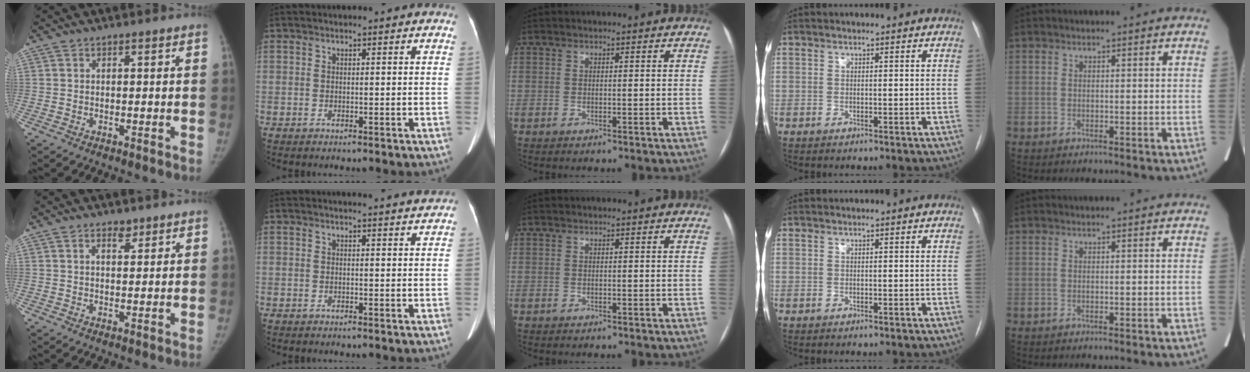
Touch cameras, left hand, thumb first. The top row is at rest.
{"thumb": {"total": 2.1, "force": [1.3, 1.2, 1.2], "torque": [-0.006, -0.011, 0.021]}, "index": {"total": 3.3, "force": [3.3, 0.2, 0.7], "torque": [-0.013, 0.007, 0.027]}}